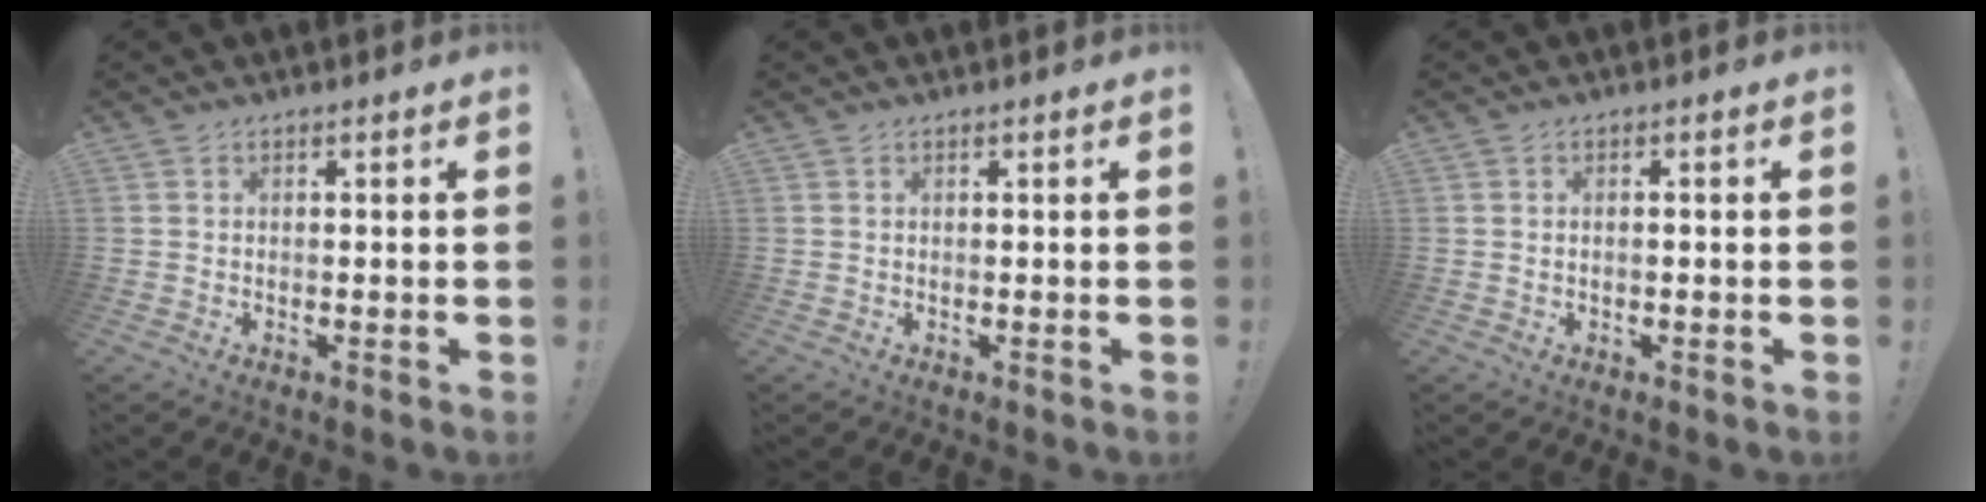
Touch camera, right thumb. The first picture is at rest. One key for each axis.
{"total": 0.0}
{"total": 0.7, "fx": -0.3, "fy": 0.2, "fz": 0.6, "tx": -0.011, "ty": 0.002, "tz": -0.006}